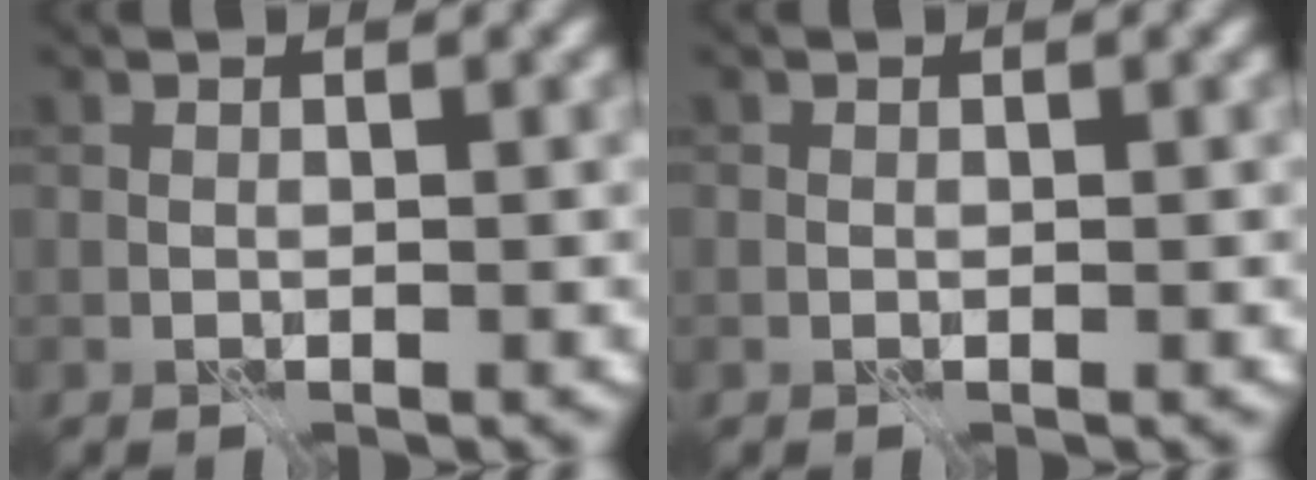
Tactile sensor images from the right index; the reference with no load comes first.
{"total": 0.0}